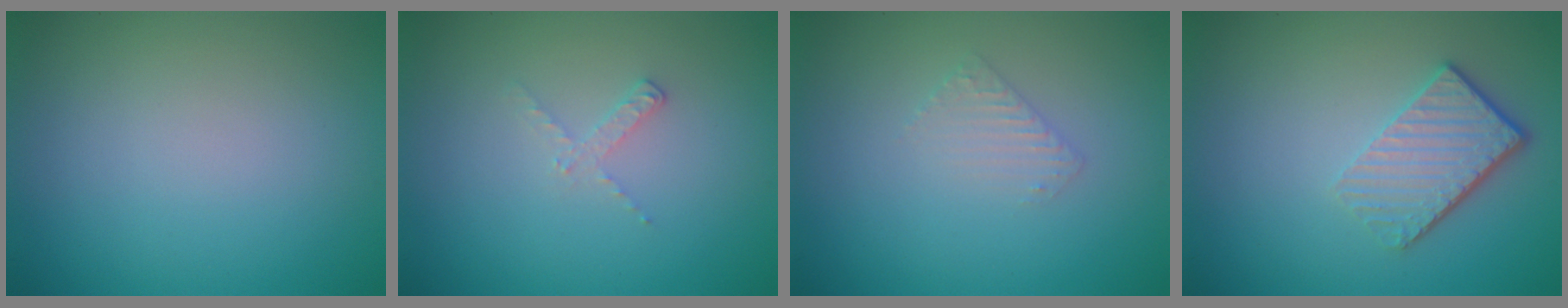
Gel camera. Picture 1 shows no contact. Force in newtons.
{"total": 1.1, "press": 1.1, "slide": 0.2}
{"total": 1.3, "press": 1.3, "slide": 0.3}
{"total": 4.2, "press": 3.0, "slide": 3.0}